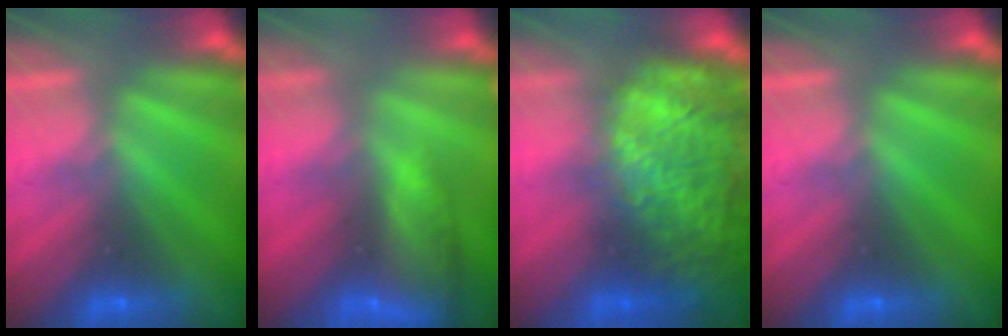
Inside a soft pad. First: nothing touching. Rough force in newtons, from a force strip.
{"total": 7.8}
{"total": 7.7}
{"total": 0.0}